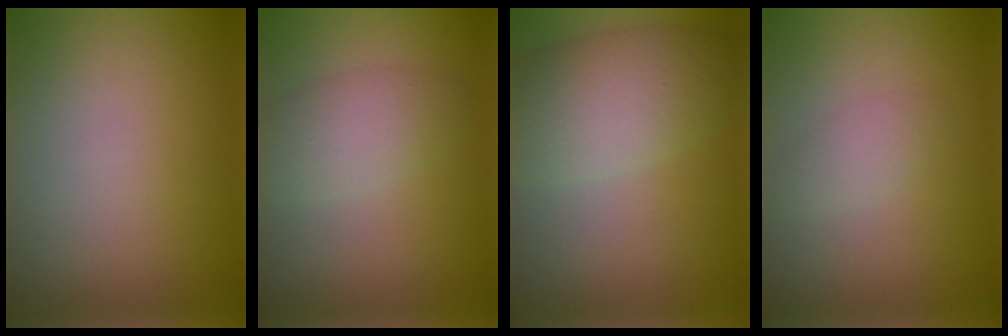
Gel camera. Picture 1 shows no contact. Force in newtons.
{"total": 3.2, "press": 3.2, "slide": 0.1}
{"total": 6.6, "press": 6.5, "slide": 0.4}
{"total": 1.4, "press": 1.4, "slide": 0.0}